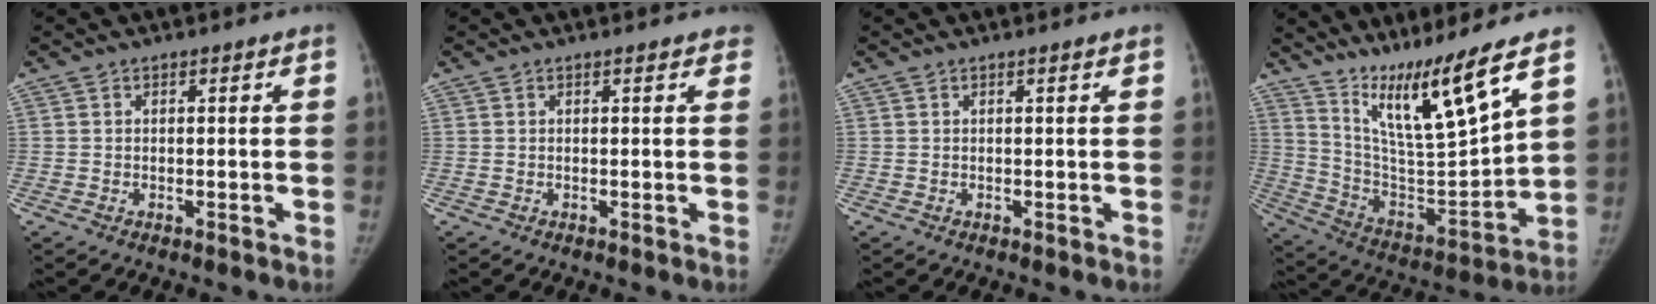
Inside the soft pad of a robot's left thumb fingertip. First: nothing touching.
{"total": 1.9, "force": [1.5, 0.9, 0.8], "torque": [0.007, 0.001, 0.006]}
{"total": 0.0}
{"total": 16.3, "force": [11.3, 0.5, 11.7], "torque": [-0.184, -0.079, 0.221]}